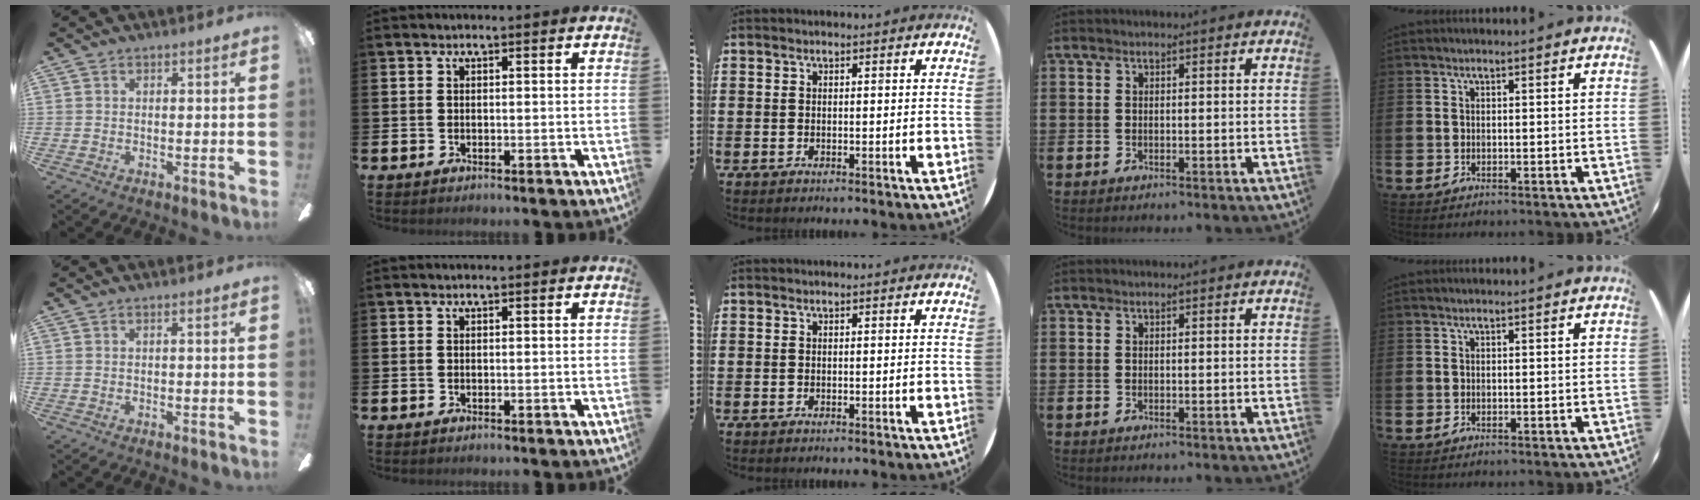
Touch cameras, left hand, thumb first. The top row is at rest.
{}